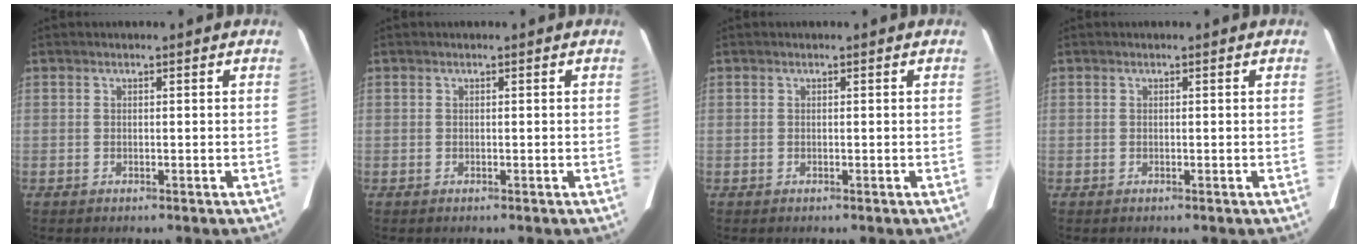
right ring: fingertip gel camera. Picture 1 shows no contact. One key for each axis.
{"total": 0.0}
{"total": 0.0}
{"total": 0.0}